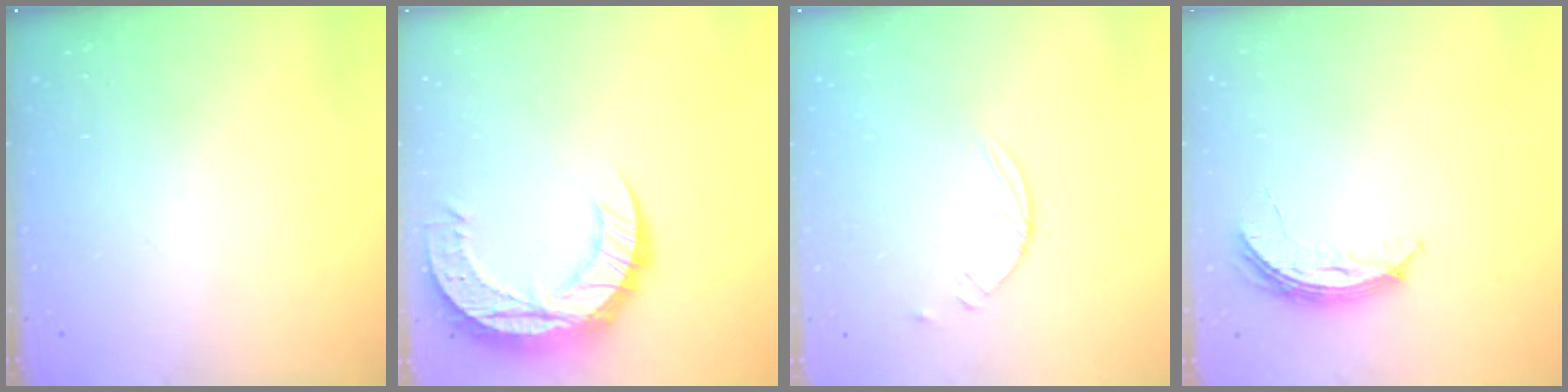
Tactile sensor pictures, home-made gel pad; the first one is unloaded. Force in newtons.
{"total": 19.0, "press": 18.9, "slide": 1.4}
{"total": 3.5, "press": 3.5, "slide": 0.4}
{"total": 5.9, "press": 5.9, "slide": 0.4}